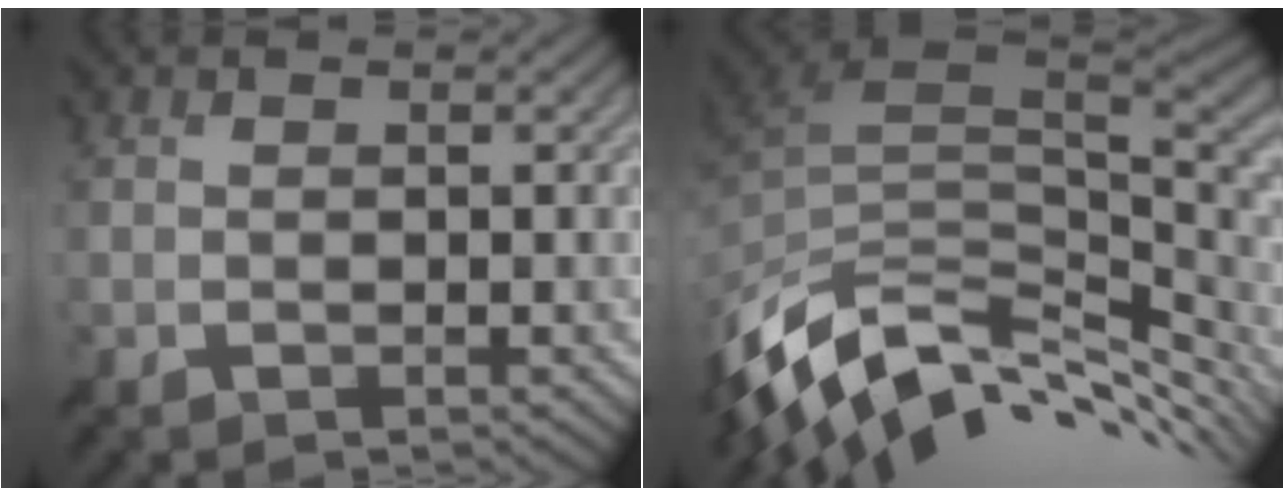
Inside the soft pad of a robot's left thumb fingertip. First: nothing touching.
{"total": 12.9, "force": [-4.7, 6.7, 10.0], "torque": [-0.217, -0.008, -0.079]}